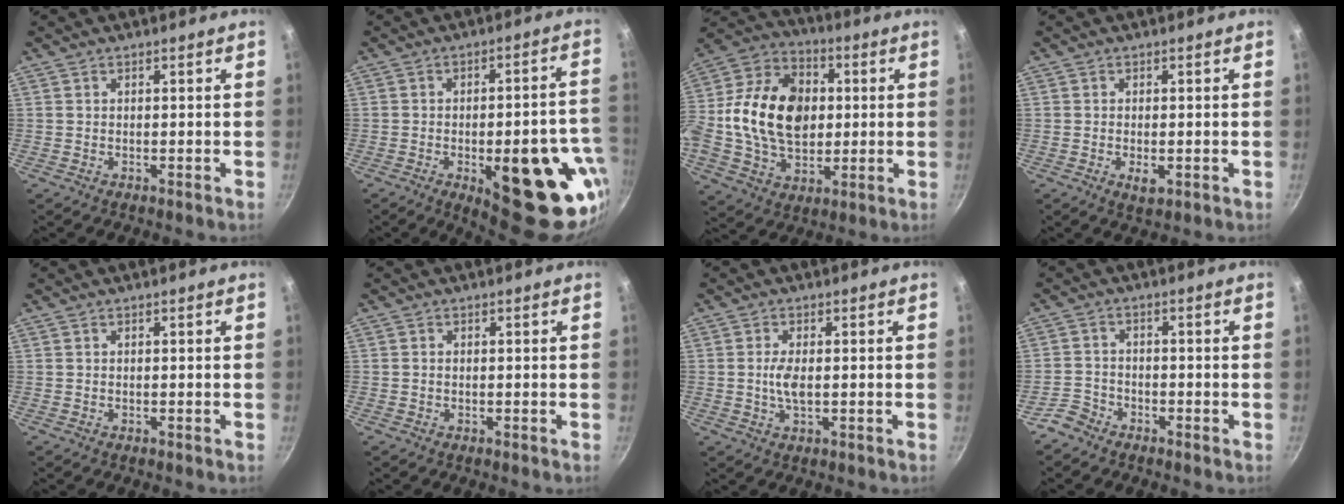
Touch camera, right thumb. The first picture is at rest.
{"total": 24.5, "force": [-8.2, 9.8, 20.9], "torque": [-0.195, 0.017, -0.093]}
{"total": 22.4, "force": [1.1, 15.9, 15.6], "torque": [-0.258, 0.026, 0.013]}
{"total": 2.6, "force": [-0.7, 1.3, 2.2], "torque": [-0.037, -0.007, -0.009]}
{"total": 0.0}
{"total": 0.6, "force": [0.0, 0.5, 0.3], "torque": [-0.005, 0.003, -0.001]}
{"total": 3.7, "force": [-0.1, 1.5, 3.4], "torque": [-0.073, -0.001, -0.002]}
{"total": 3.5, "force": [-2.9, 2.0, 0.6], "torque": [-0.011, 0.031, -0.058]}